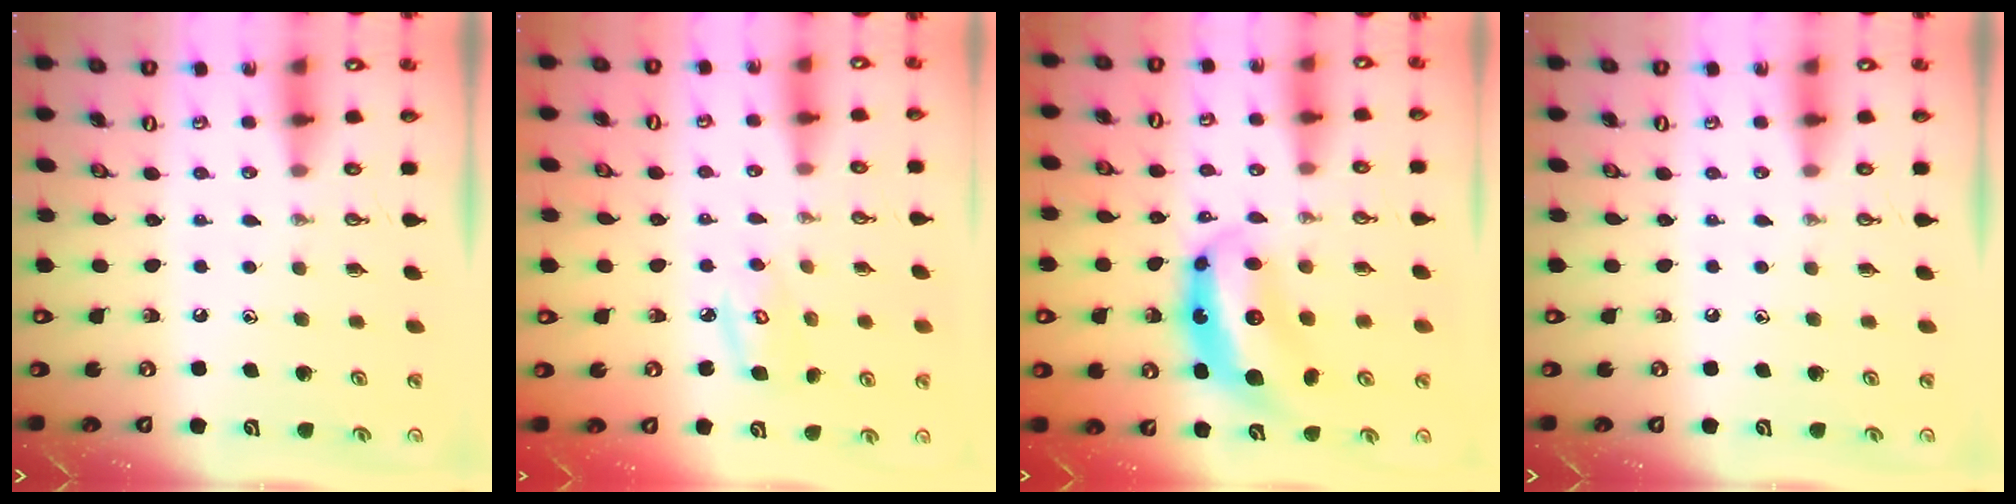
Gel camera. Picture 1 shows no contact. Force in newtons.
{"total": 4.3, "press": 4.3, "slide": 0.2}
{"total": 9.1, "press": 9.0, "slide": 0.8}
{"total": 0.0}